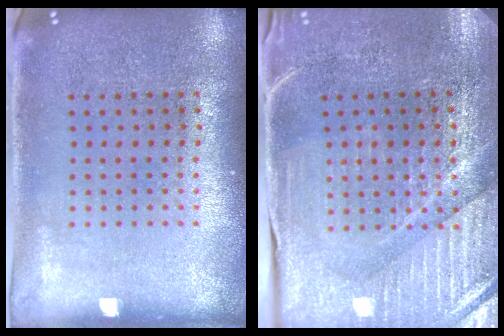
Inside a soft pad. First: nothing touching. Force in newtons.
{"total": 3.8, "press": 3.8, "slide": 0.5}